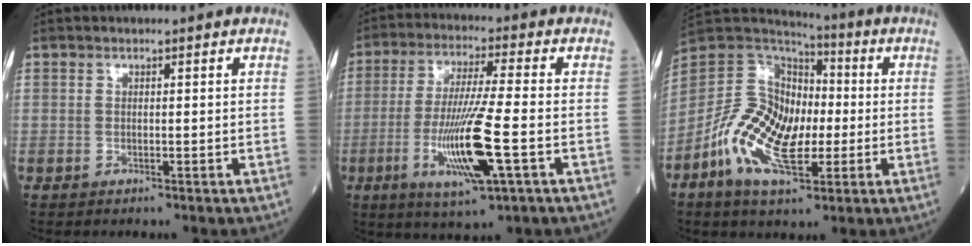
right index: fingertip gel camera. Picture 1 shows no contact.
{"total": 12.3, "force": [-3.5, 0.3, 11.8], "torque": [-0.236, -0.018, -0.063]}
{"total": 13.8, "force": [-2.9, 7.8, 11.0], "torque": [-0.230, 0.021, -0.051]}